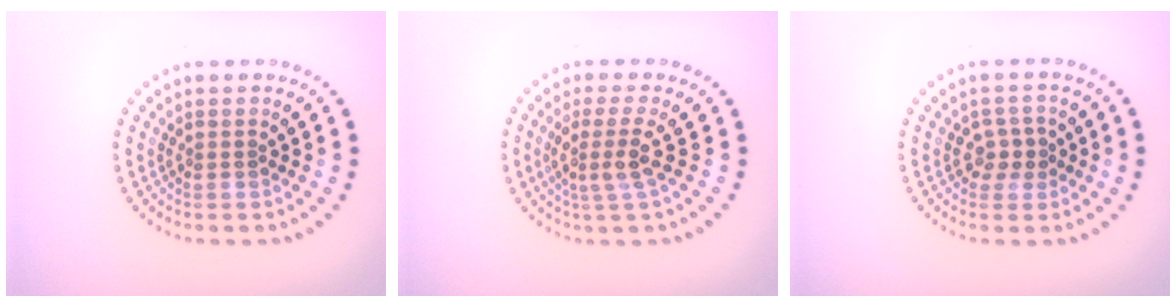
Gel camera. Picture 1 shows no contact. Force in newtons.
{"total": 2.7, "press": 2.1, "slide": 1.8}
{"total": 1.9, "press": 1.7, "slide": 0.8}